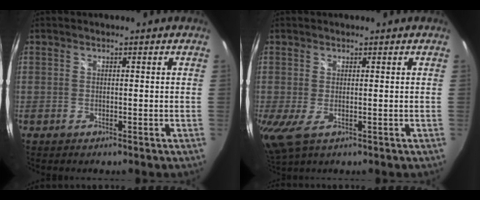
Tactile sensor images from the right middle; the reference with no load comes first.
{"total": 3.6, "force": [-0.5, 0.6, 3.5], "torque": [-0.066, -0.016, -0.005]}